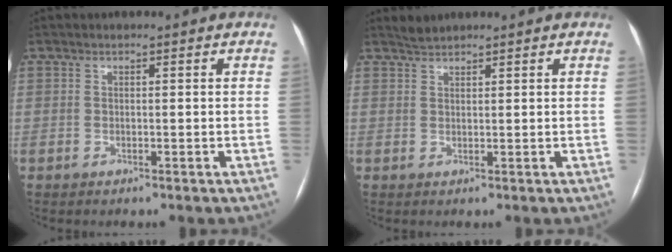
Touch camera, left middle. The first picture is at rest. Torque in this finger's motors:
{"motor_torque": [0.12, -0.13, -0.01, -0.01]}